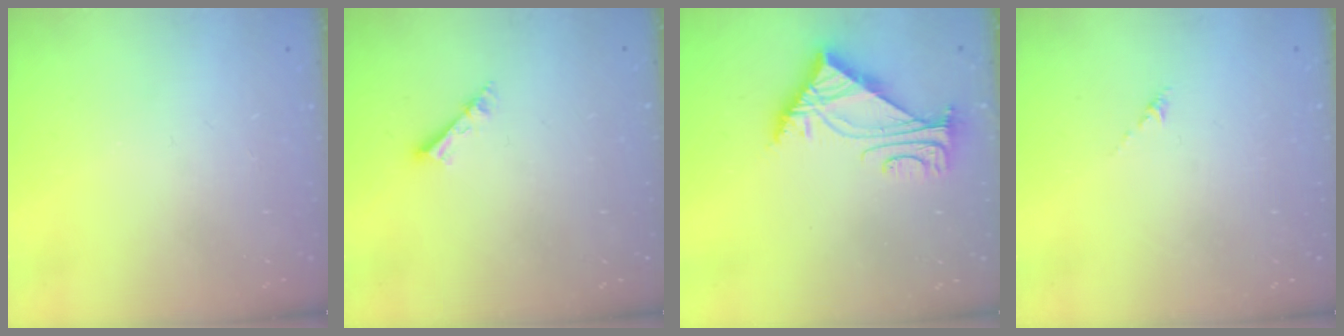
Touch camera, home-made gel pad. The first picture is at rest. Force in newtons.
{"total": 2.6, "press": 2.5, "slide": 0.2}
{"total": 6.1, "press": 6.1, "slide": 0.0}
{"total": 0.0}